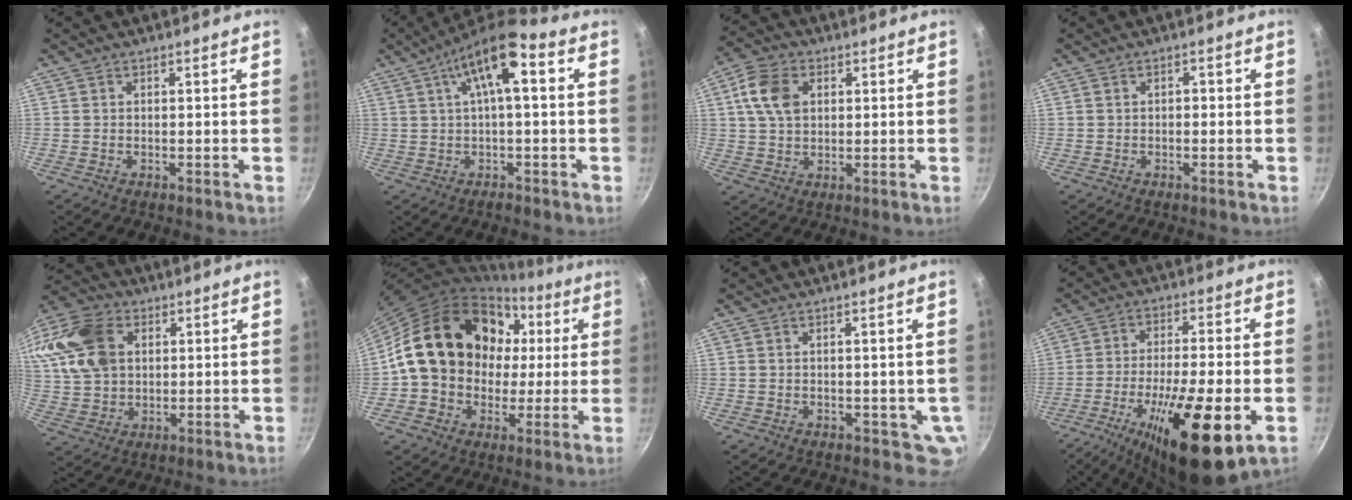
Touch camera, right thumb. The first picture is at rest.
{"total": 10.2, "force": [1.6, 3.3, 9.5], "torque": [-0.159, 0.031, 0.020]}
{"total": 8.9, "force": [2.4, 6.2, 5.8], "torque": [-0.099, 0.008, 0.039]}
{"total": 1.1, "force": [-0.1, 0.8, 0.7], "torque": [-0.008, 0.006, -0.003]}
{"total": 15.1, "force": [4.2, 11.0, 9.6], "torque": [-0.170, 0.003, 0.077]}
{"total": 22.0, "force": [2.9, 17.8, 12.6], "torque": [-0.182, 0.035, 0.050]}
{"total": 3.8, "force": [0.6, 2.7, 2.5], "torque": [-0.020, -0.009, 0.012]}
{"total": 19.8, "force": [-7.2, 5.1, 17.7], "torque": [-0.294, 0.011, -0.117]}